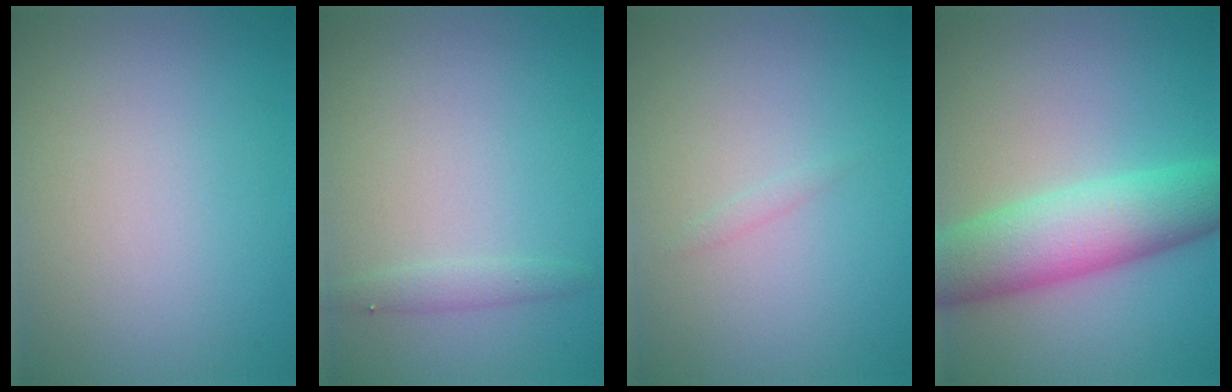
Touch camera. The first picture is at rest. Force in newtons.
{"total": 1.1, "press": 1.1, "slide": 0.1}
{"total": 0.5, "press": 0.5, "slide": 0.0}
{"total": 7.8, "press": 7.8, "slide": 0.1}